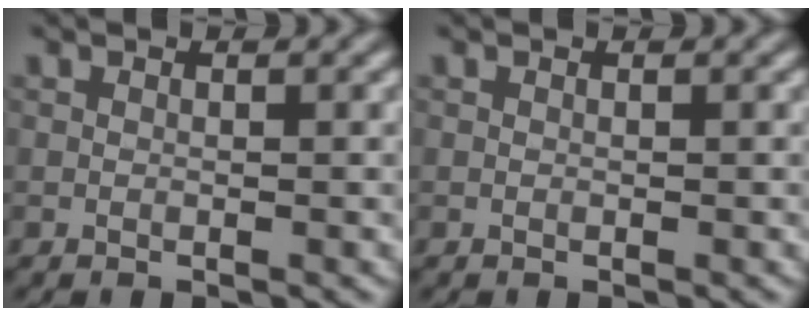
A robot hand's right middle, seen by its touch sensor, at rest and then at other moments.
{"total": 0.0}